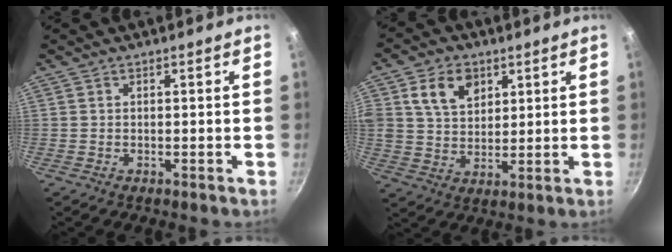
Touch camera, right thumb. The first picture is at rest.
{"total": 9.4, "force": [3.9, 6.7, 5.3], "torque": [-0.075, -0.010, 0.068]}